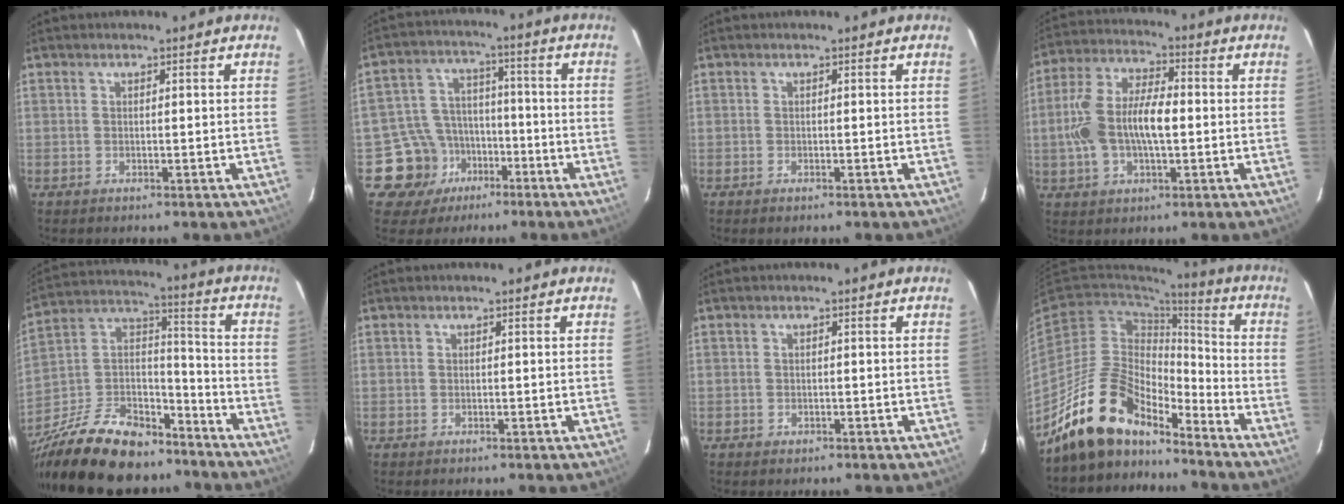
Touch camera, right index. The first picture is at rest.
{"total": 10.2, "force": [-5.6, 8.4, 1.5], "torque": [-0.054, 0.032, -0.084]}
{"total": 0.8, "force": [-0.6, 0.4, 0.4], "torque": [-0.008, -0.003, -0.011]}
{"total": 12.7, "force": [-1.1, 6.2, 11.0], "torque": [-0.228, 0.011, -0.021]}
{"total": 26.0, "force": [-18.8, 12.5, 12.9], "torque": [-0.284, 0.029, -0.299]}
{"total": 0.0}
{"total": 1.0, "force": [-0.5, 0.9, 0.1], "torque": [0.001, 0.003, -0.005]}
{"total": 15.9, "force": [-13.3, 6.0, 6.2], "torque": [-0.130, 0.019, -0.241]}